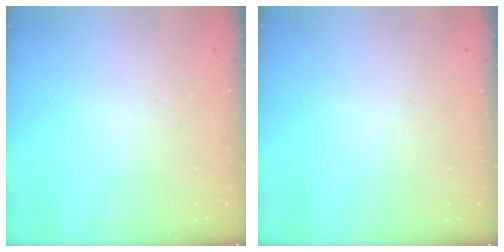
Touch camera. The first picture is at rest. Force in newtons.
{"total": 0.0}